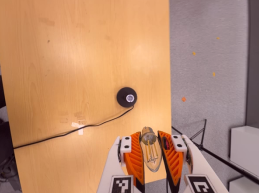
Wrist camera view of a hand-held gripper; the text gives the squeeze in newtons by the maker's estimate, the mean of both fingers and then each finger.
{"total": 24.0, "left": 25.0, "right": 22.9}